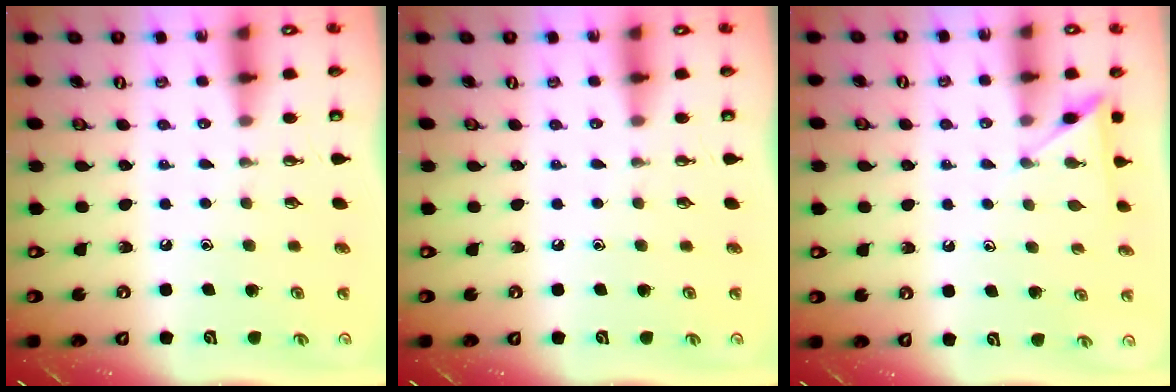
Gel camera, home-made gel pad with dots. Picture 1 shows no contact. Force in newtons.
{"total": 0.0}
{"total": 4.7, "press": 4.7, "slide": 0.6}